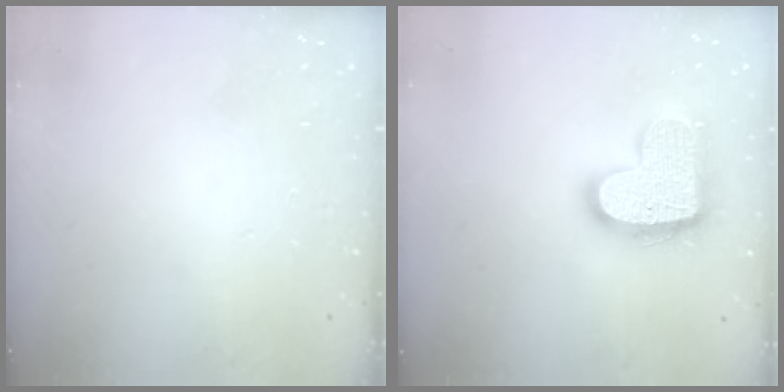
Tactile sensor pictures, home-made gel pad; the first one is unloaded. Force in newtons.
{"total": 17.4, "press": 17.4, "slide": 0.9}